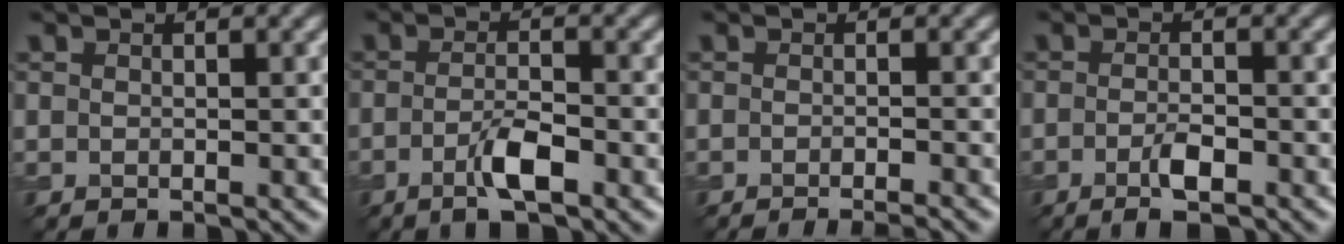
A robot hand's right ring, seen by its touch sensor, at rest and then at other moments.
{"total": 3.2, "force": [-1.5, 0.8, 2.7], "torque": [-0.053, 0.002, -0.032]}
{"total": 2.7, "force": [-1.8, 0.5, 1.9], "torque": [-0.014, 0.001, -0.031]}
{"total": 2.7, "force": [-1.4, 0.7, 2.3], "torque": [-0.045, -0.003, -0.026]}